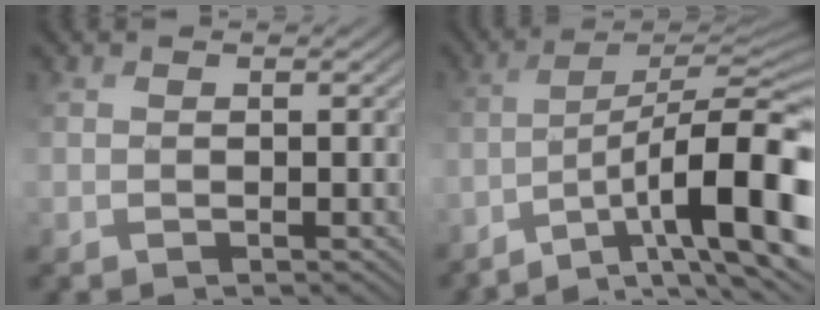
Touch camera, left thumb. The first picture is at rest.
{"total": 14.1, "force": [-7.1, 3.7, 11.6], "torque": [-0.181, -0.001, -0.102]}